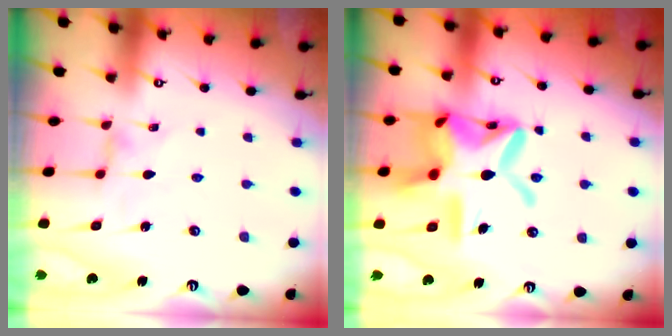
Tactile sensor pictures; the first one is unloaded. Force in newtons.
{"total": 23.5, "press": 23.4, "slide": 2.1}